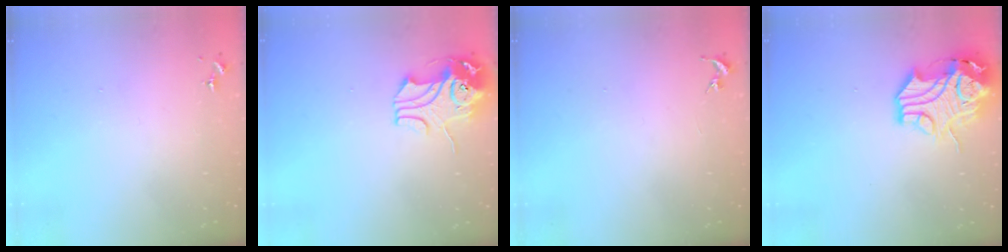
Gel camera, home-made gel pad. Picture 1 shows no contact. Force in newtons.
{"total": 10.6, "press": 10.4, "slide": 1.7}
{"total": 0.0}
{"total": 15.4, "press": 15.3, "slide": 2.0}